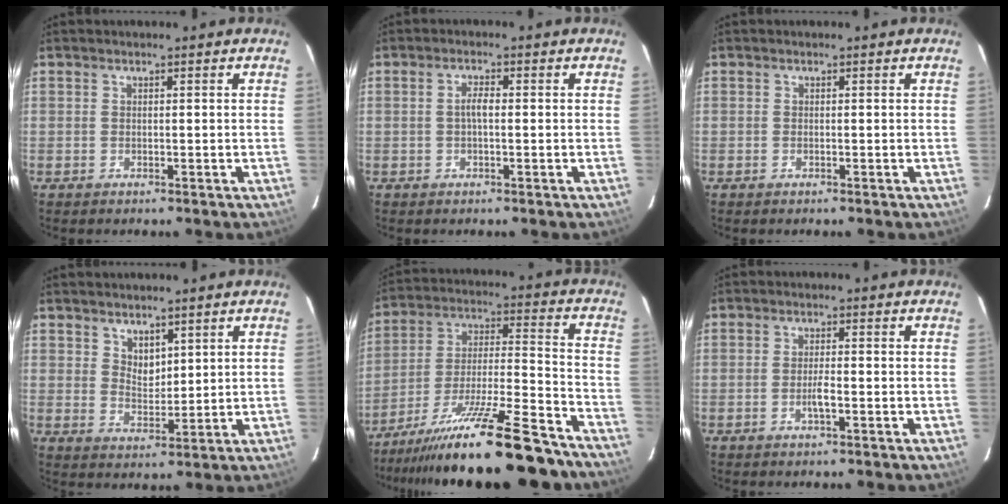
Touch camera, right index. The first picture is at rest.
{"total": 2.1, "force": [-0.1, 0.6, 2.0], "torque": [-0.040, 0.006, -0.003]}
{"total": 0.0}
{"total": 4.1, "force": [2.7, 2.5, 1.8], "torque": [-0.022, 0.000, 0.051]}
{"total": 26.6, "force": [-21.5, 3.7, 15.3], "torque": [-0.268, -0.048, -0.324]}
{"total": 2.3, "force": [-0.9, 0.3, 2.1], "torque": [-0.040, 0.000, -0.018]}